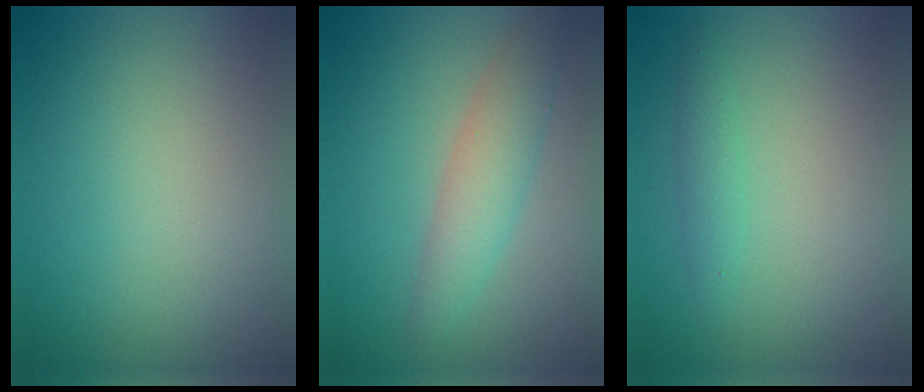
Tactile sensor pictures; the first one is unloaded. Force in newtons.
{"total": 3.6, "press": 3.6, "slide": 0.1}
{"total": 1.3, "press": 1.3, "slide": 0.0}